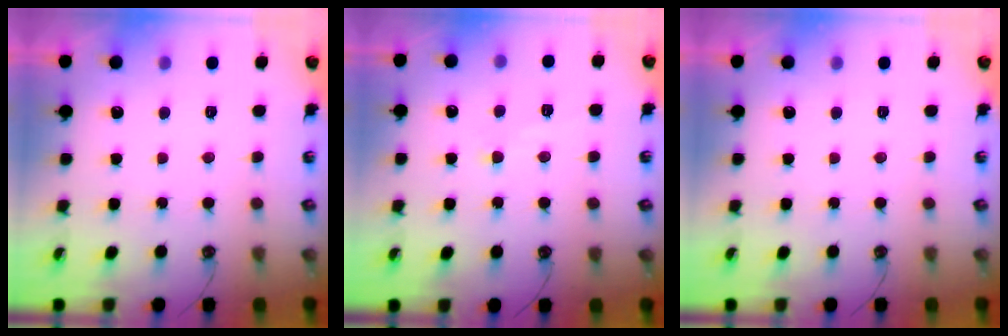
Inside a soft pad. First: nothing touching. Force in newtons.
{"total": 1.9, "press": 1.8, "slide": 0.5}
{"total": 0.0}